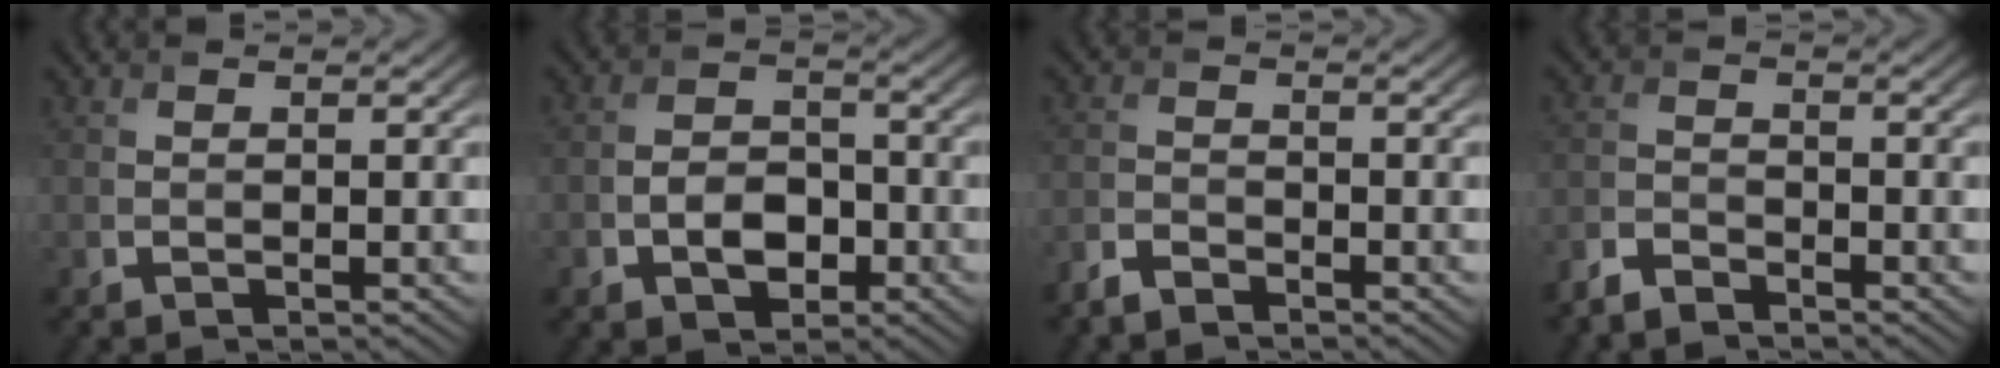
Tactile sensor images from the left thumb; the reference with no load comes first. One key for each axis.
{"total": 5.1, "fx": -2.0, "fy": 3.5, "fz": 3.2, "tx": -0.055, "ty": 0.000, "tz": -0.043}
{"total": 2.9, "fx": -2.6, "fy": 0.8, "fz": 1.0, "tx": -0.024, "ty": -0.005, "tz": -0.061}
{"total": 3.6, "fx": -3.3, "fy": 1.0, "fz": 1.1, "tx": -0.025, "ty": -0.005, "tz": -0.077}